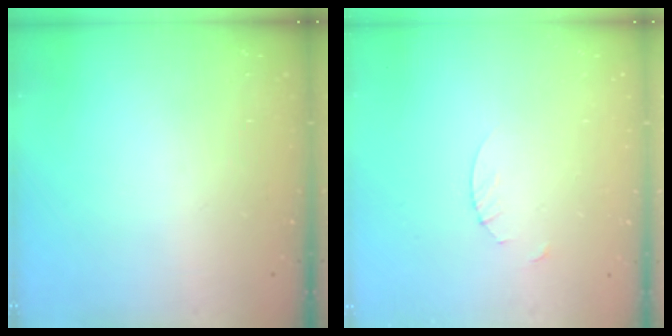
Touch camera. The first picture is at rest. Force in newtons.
{"total": 1.8, "press": 1.8, "slide": 0.2}